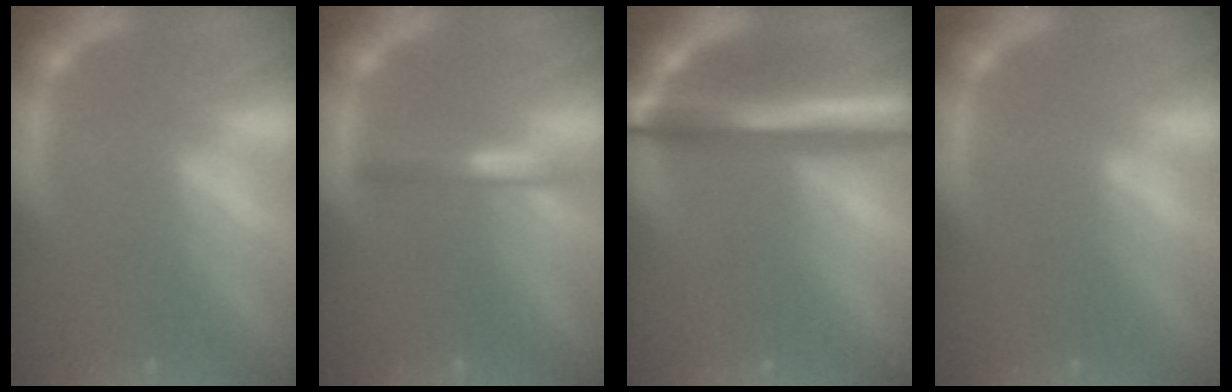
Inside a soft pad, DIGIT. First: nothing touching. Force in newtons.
{"total": 1.9}
{"total": 8.6}
{"total": 0.0}